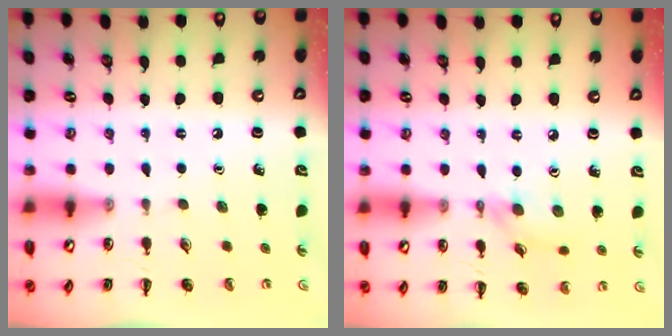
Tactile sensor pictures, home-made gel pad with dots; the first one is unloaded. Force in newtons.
{"total": 3.5, "press": 3.3, "slide": 1.1}